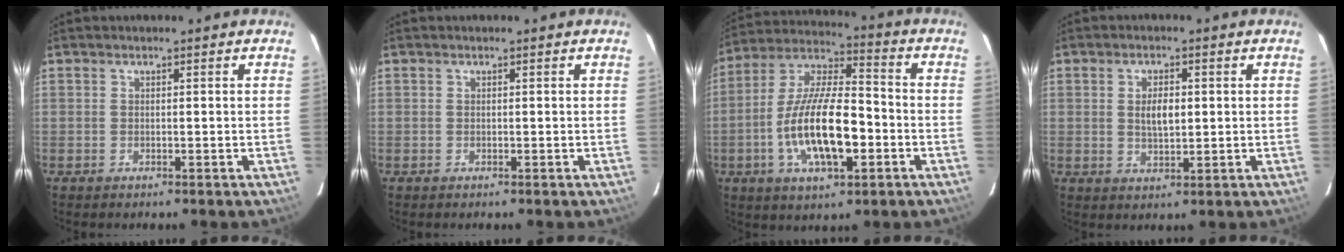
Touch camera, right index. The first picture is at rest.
{"total": 0.0}
{"total": 17.4, "force": [-4.7, 6.2, 15.5], "torque": [-0.302, 0.000, -0.084]}
{"total": 4.5, "force": [0.7, 2.1, 4.0], "torque": [-0.069, 0.002, 0.016]}